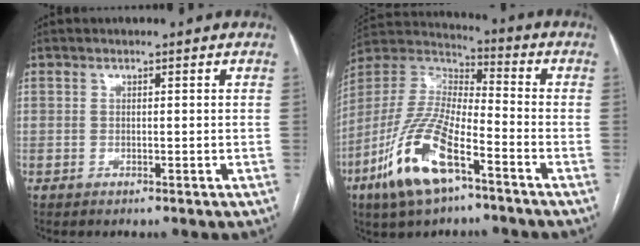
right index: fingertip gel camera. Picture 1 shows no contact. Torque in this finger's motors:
{"motor_torque": [1.90, -0.24, 0.58, 0.21]}